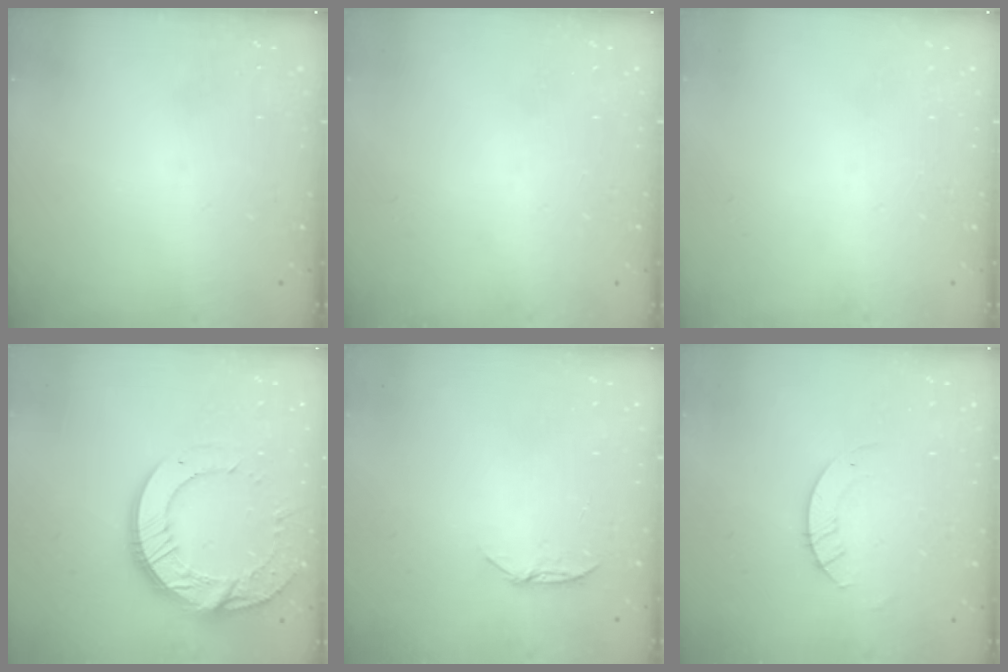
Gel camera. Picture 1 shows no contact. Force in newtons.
{"total": 0.0}
{"total": 0.0}
{"total": 15.8, "press": 15.8, "slide": 1.3}
{"total": 5.9, "press": 5.8, "slide": 0.7}
{"total": 2.9, "press": 2.9, "slide": 0.3}